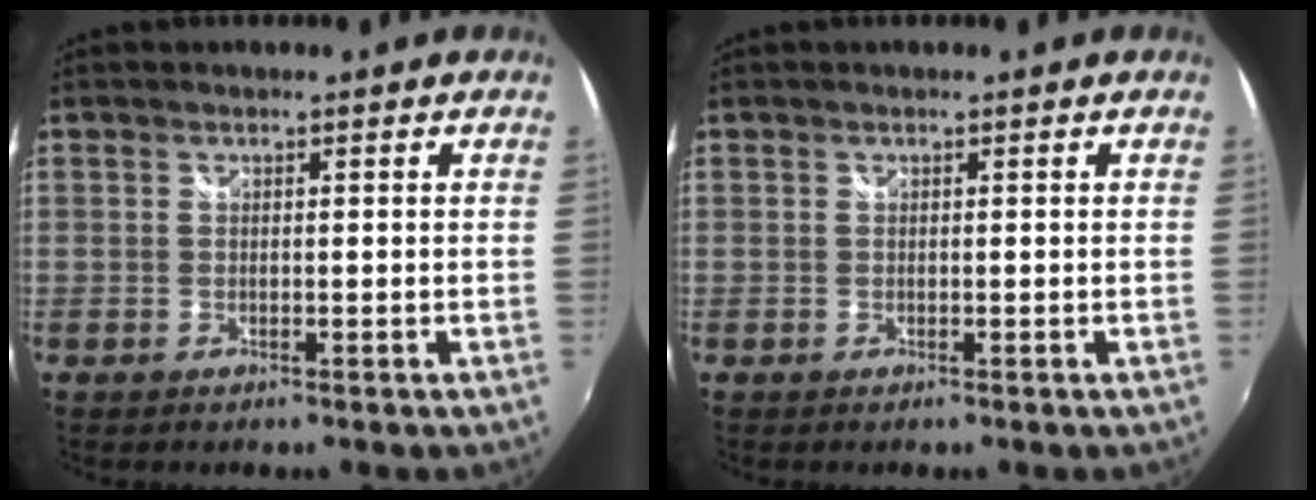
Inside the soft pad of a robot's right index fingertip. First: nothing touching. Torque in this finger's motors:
{"motor_torque": [0.00, 0.00, 0.00, 0.00]}